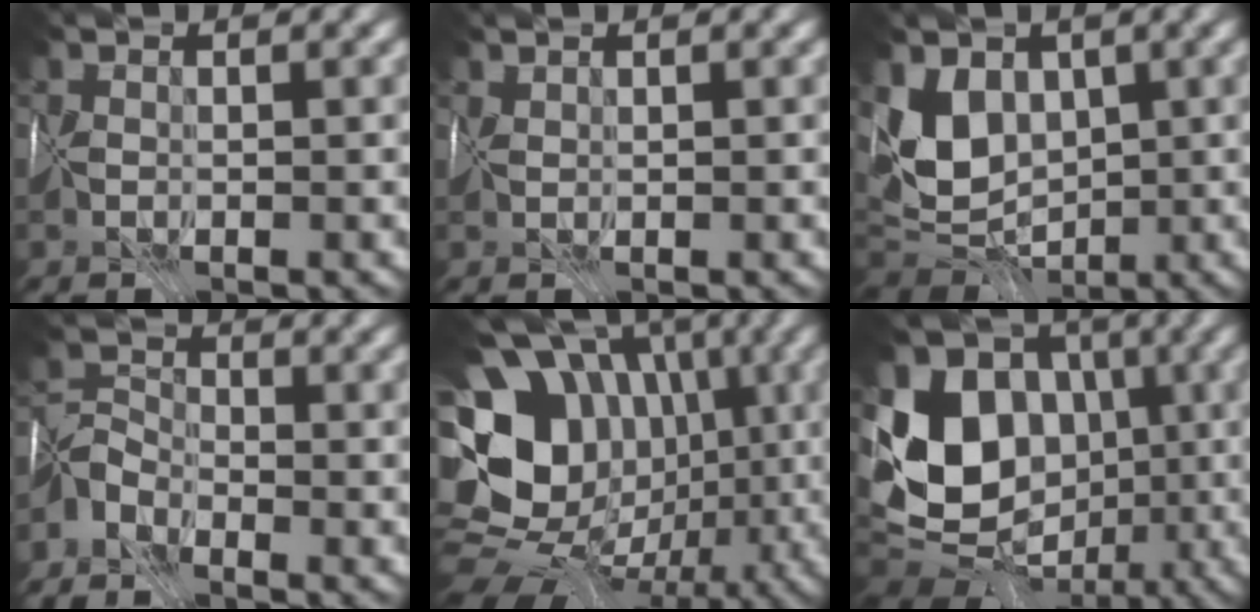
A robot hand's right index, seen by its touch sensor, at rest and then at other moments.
{"total": 0.9, "force": [0.9, -0.1, 0.1], "torque": [-0.009, 0.005, 0.024]}
{"total": 4.5, "force": [1.9, 3.4, 2.3], "torque": [-0.056, -0.008, 0.033]}
{"total": 2.0, "force": [-2.0, 0.3, -0.1], "torque": [-0.004, 0.009, -0.053]}
{"total": 16.5, "force": [1.0, 13.8, 9.0], "torque": [-0.136, 0.014, 0.015]}
{"total": 10.9, "force": [0.6, 9.2, 5.9], "torque": [-0.130, 0.002, -0.010]}